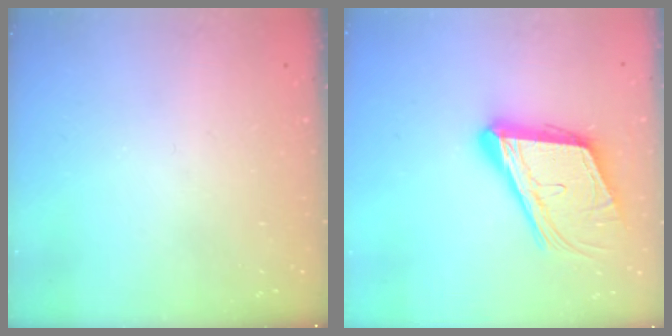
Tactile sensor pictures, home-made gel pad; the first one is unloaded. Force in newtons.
{"total": 20.0, "press": 19.6, "slide": 3.9}